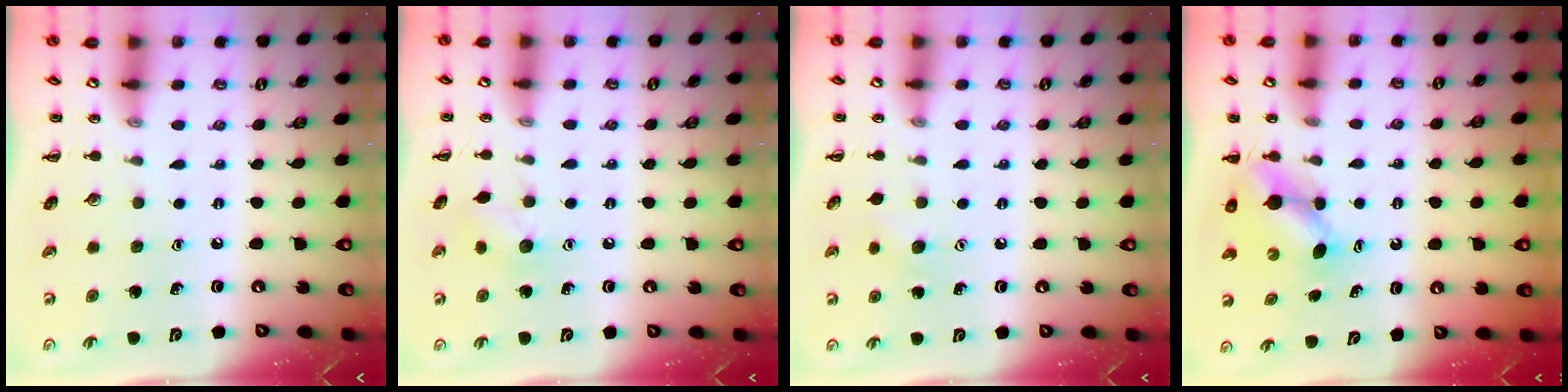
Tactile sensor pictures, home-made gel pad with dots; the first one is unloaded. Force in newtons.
{"total": 6.1, "press": 6.1, "slide": 0.9}
{"total": 5.7, "press": 5.5, "slide": 1.4}
{"total": 4.6, "press": 4.6, "slide": 0.3}